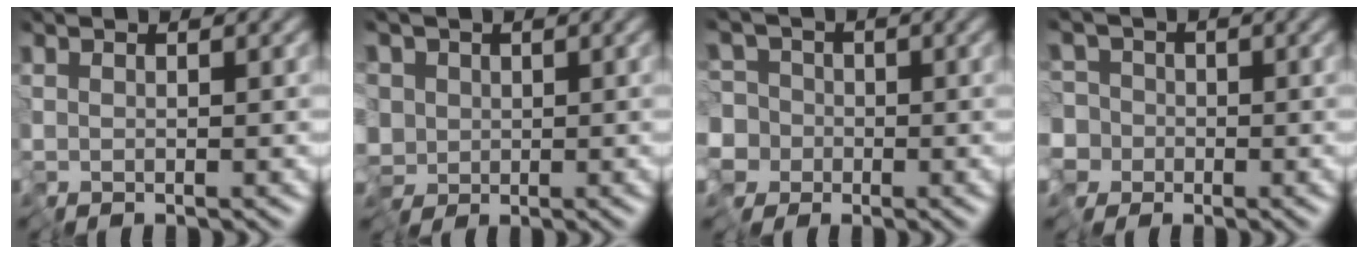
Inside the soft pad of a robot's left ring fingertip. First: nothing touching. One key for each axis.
{"total": 4.3, "fx": -1.2, "fy": 3.5, "fz": 2.0, "tx": -0.041, "ty": -0.005, "tz": -0.038}
{"total": 6.5, "fx": -1.2, "fy": 6.1, "fz": 1.9, "tx": -0.026, "ty": 0.024, "tz": -0.076}
{"total": 5.4, "fx": -1.2, "fy": 5.1, "fz": 1.3, "tx": -0.019, "ty": 0.022, "tz": -0.065}